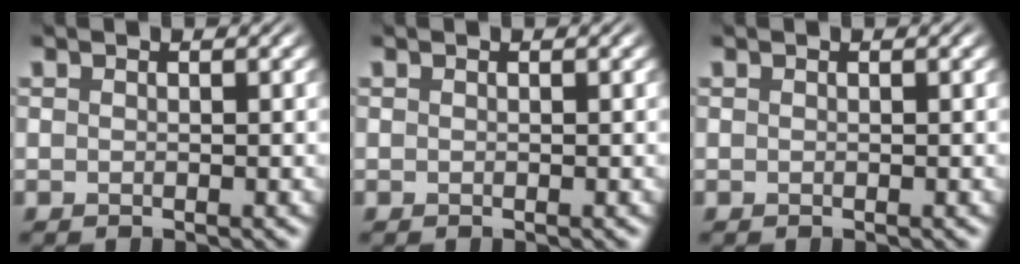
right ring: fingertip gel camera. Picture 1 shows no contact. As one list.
[{"total": 0.0}, {"total": 0.0}]